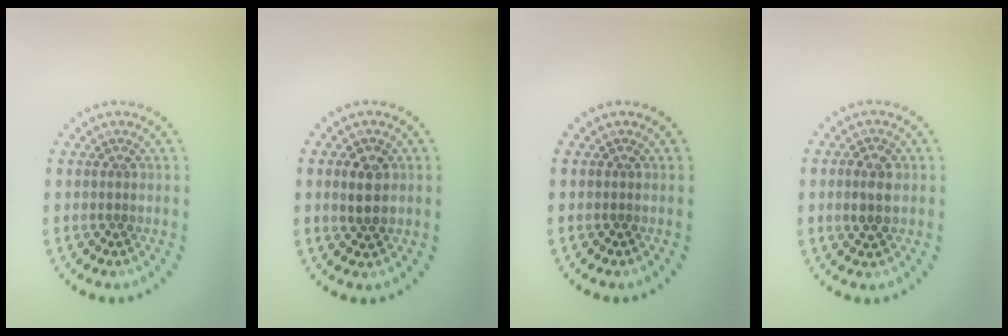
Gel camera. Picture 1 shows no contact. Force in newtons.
{"total": 2.4, "press": 2.4, "slide": 0.3}
{"total": 0.0}
{"total": 2.4, "press": 2.4, "slide": 0.2}